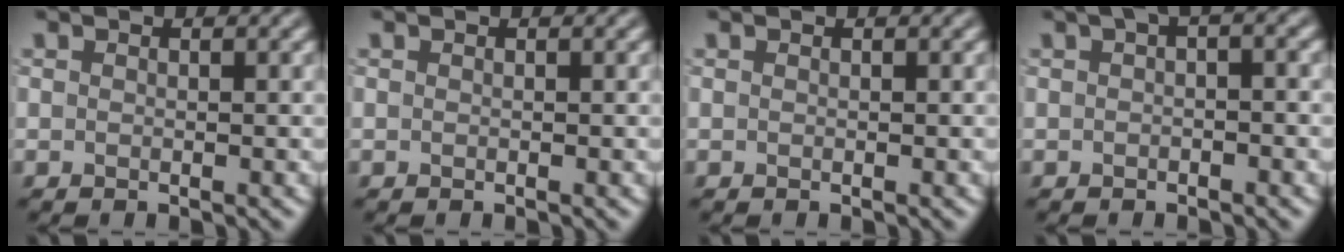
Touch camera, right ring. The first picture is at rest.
{"total": 0.0}
{"total": 0.0}
{"total": 2.1, "force": [0.6, 0.9, 1.8], "torque": [-0.028, 0.011, 0.001]}